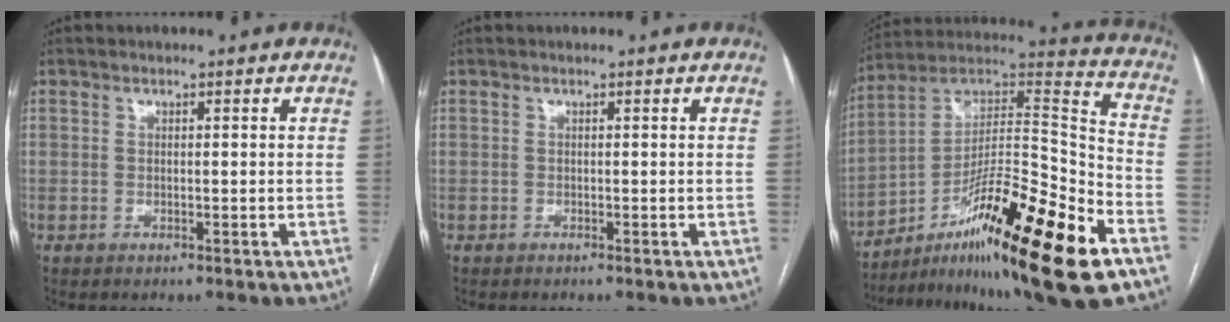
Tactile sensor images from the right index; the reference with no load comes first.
{"total": 0.0}
{"total": 25.1, "force": [-13.7, 1.8, 21.0], "torque": [-0.310, 0.002, -0.224]}